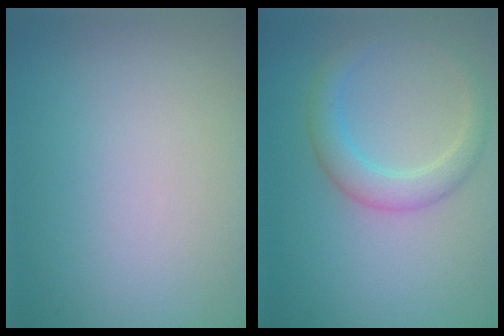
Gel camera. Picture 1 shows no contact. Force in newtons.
{"total": 3.1, "press": 3.1, "slide": 0.3}